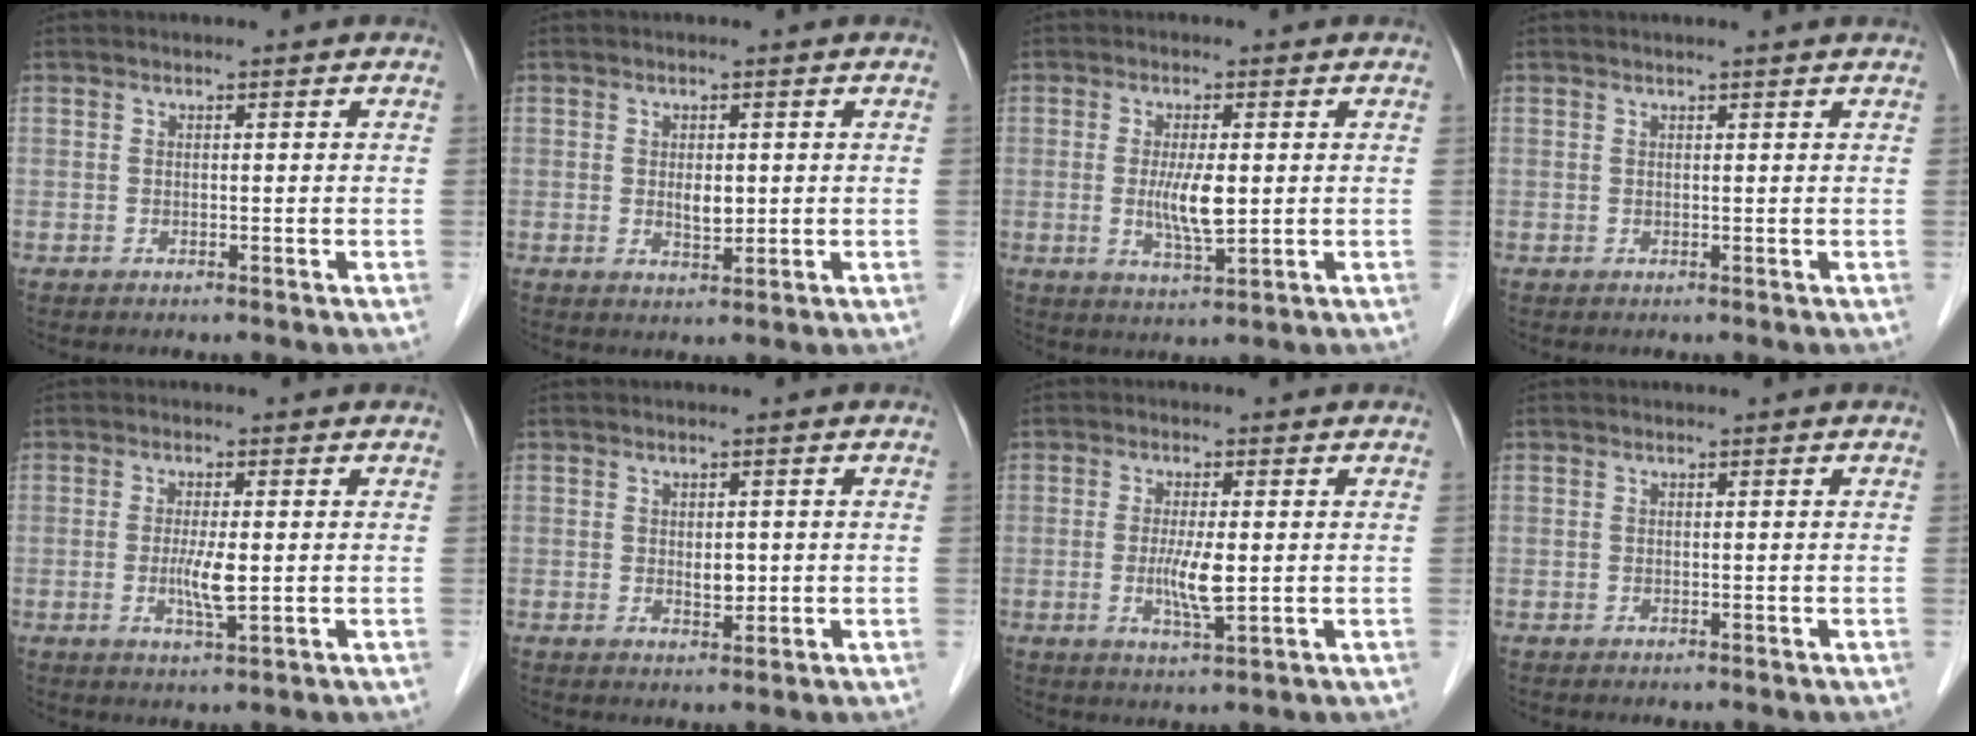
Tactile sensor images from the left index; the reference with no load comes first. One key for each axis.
{"total": 2.6, "fx": 0.2, "fy": 1.3, "fz": 2.2, "tx": -0.039, "ty": -0.003, "tz": 0.006}
{"total": 5.2, "fx": 0.1, "fy": 1.0, "fz": 5.1, "tx": -0.100, "ty": -0.009, "tz": 0.002}
{"total": 2.0, "fx": 1.8, "fy": -0.2, "fz": 0.8, "tx": -0.013, "ty": 0.010, "tz": 0.023}
{"total": 4.2, "fx": -0.2, "fy": 0.7, "fz": 4.1, "tx": -0.083, "ty": -0.007, "tz": -0.003}
{"total": 2.2, "fx": 0.1, "fy": 1.3, "fz": 1.8, "tx": -0.031, "ty": -0.003, "tz": 0.005}
{"total": 4.7, "fx": -0.2, "fy": 0.7, "fz": 4.6, "tx": -0.093, "ty": -0.008, "tz": -0.003}
{"total": 0.0}